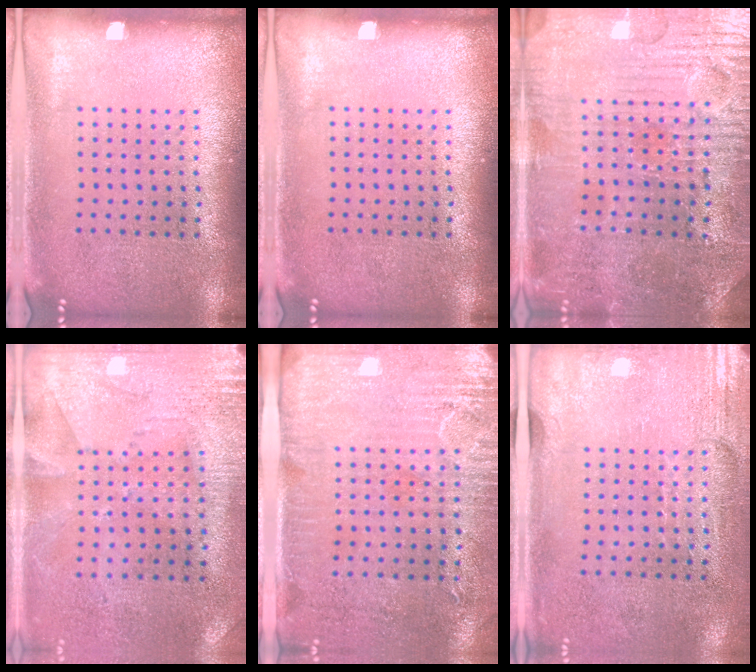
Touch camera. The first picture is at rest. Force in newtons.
{"total": 0.0}
{"total": 3.7, "press": 3.7, "slide": 0.6}
{"total": 2.8, "press": 2.2, "slide": 1.6}
{"total": 3.0, "press": 2.5, "slide": 1.7}
{"total": 2.9, "press": 2.5, "slide": 1.5}